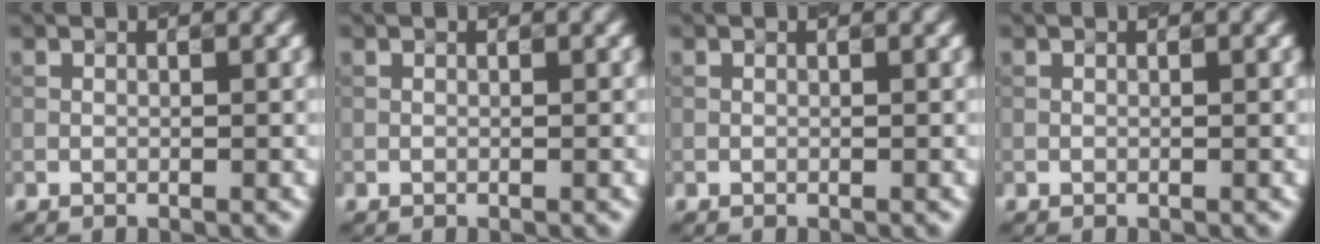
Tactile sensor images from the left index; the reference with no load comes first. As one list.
[{"total": 0.0}, {"total": 0.0}, {"total": 0.0}]